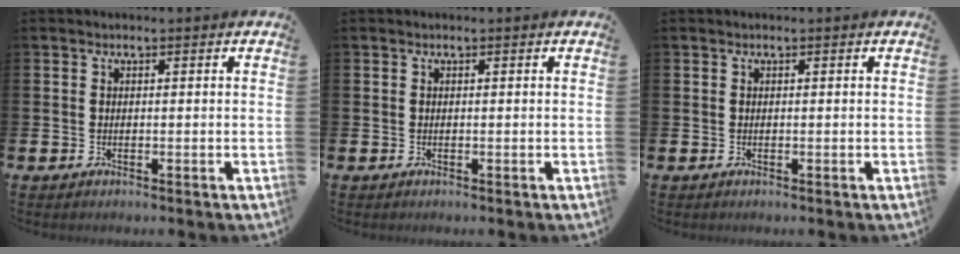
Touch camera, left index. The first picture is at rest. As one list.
[{"total": 0.0}, {"total": 0.0}]